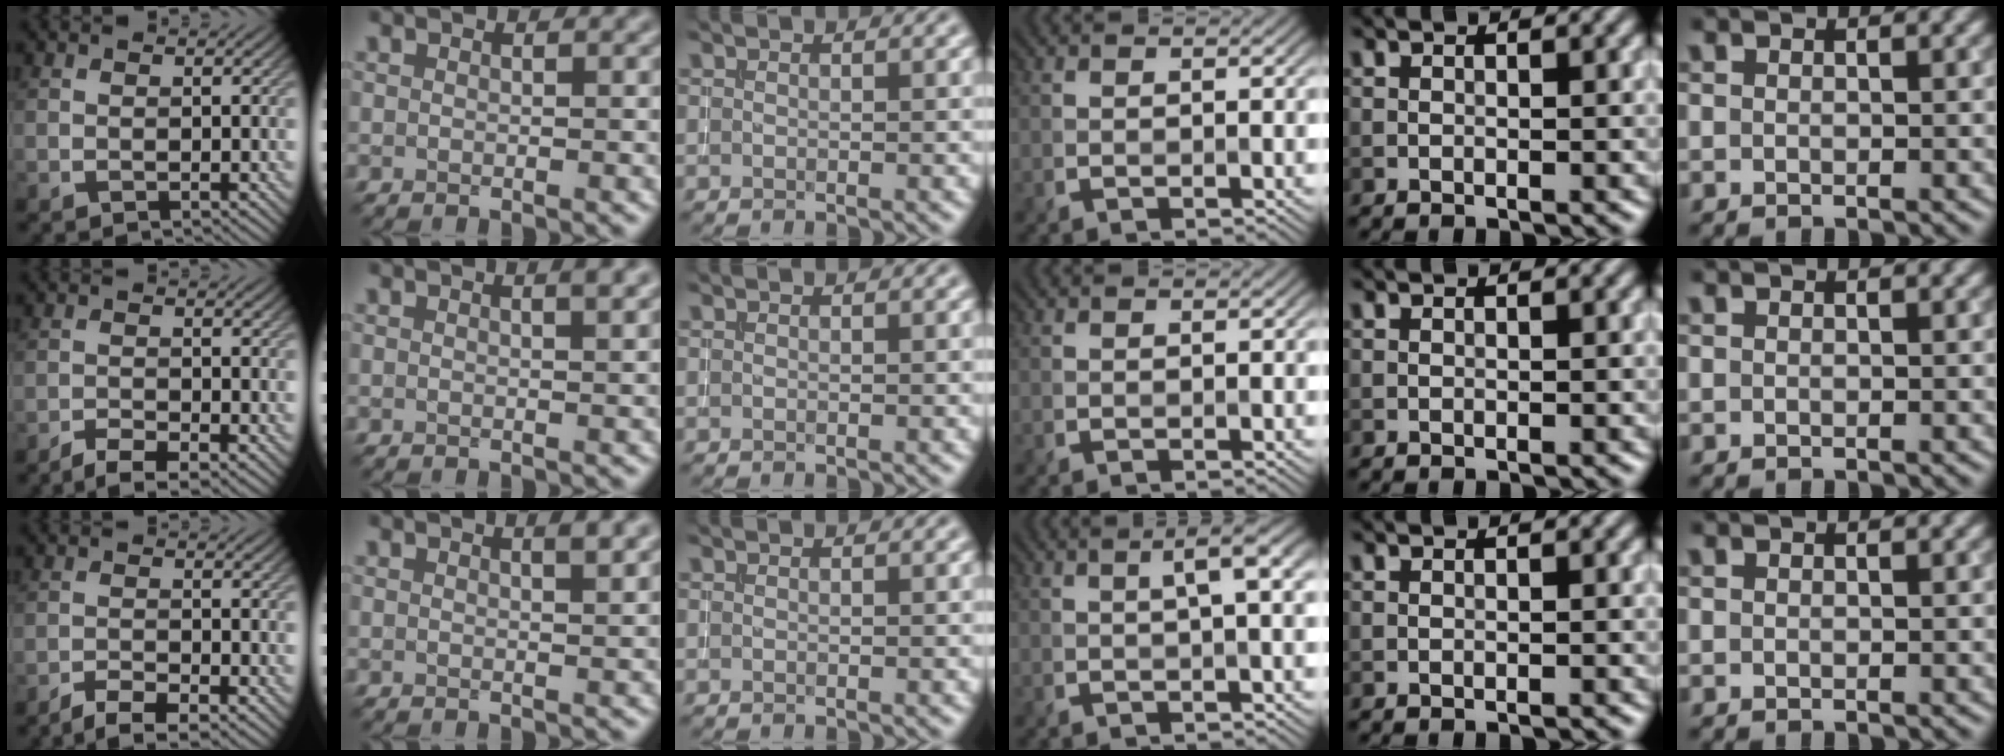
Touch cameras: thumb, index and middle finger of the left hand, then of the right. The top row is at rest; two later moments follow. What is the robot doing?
{"motion": "pour", "object": "almond"}